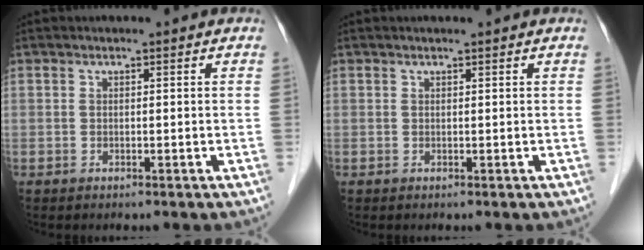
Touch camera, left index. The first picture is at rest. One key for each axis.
{"total": 0.6, "fx": 0.5, "fy": -0.1, "fz": 0.4, "tx": -0.007, "ty": 0.004, "tz": 0.010}